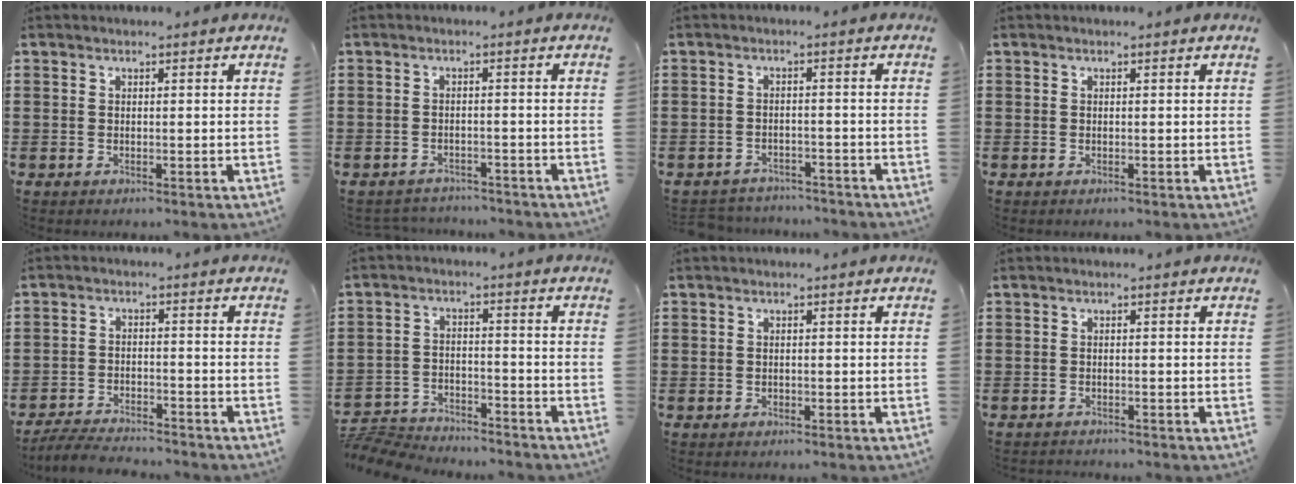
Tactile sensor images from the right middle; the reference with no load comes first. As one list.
[{"total": 2.2, "force": [-2.2, 0.6, -0.2], "torque": [-0.005, -0.001, -0.049]}, {"total": 2.7, "force": [-2.6, 0.6, -0.3], "torque": [-0.004, 0.001, -0.060]}, {"total": 0.0}, {"total": 4.6, "force": [-4.5, 0.7, 0.6], "torque": [-0.017, 0.004, -0.094]}, {"total": 6.2, "force": [-6.1, 0.9, 0.6], "torque": [-0.017, 0.011, -0.126]}, {"total": 0.7, "force": [-0.3, 0.7, 0.0], "torque": [-0.002, 0.006, -0.009]}, {"total": 0.8, "force": [-0.8, 0.1, -0.1], "torque": [0.000, 0.002, -0.018]}]